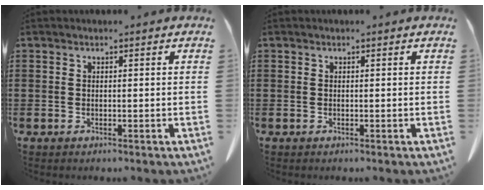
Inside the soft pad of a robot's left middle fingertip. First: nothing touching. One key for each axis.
{"total": 0.0}